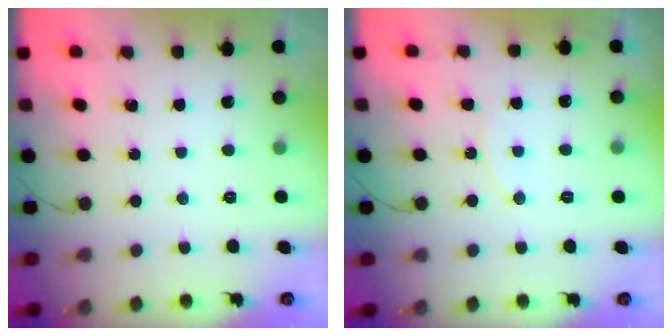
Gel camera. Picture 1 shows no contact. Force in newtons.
{"total": 6.0, "press": 6.0, "slide": 0.4}